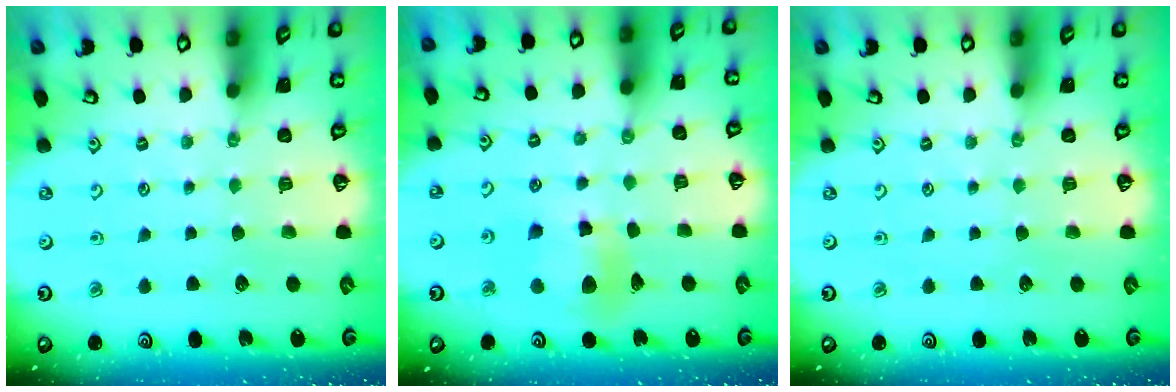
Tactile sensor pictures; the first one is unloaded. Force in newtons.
{"total": 8.9, "press": 8.9, "slide": 1.1}
{"total": 0.0}